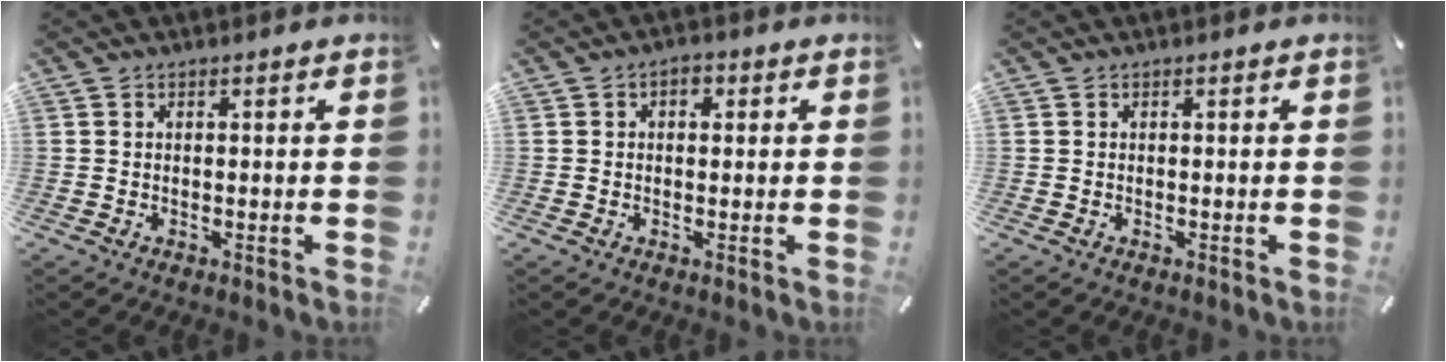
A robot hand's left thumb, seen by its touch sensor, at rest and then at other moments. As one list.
[{"total": 2.4, "force": [0.4, 1.6, 1.7], "torque": [-0.027, 0.006, 0.004]}, {"total": 0.0}]